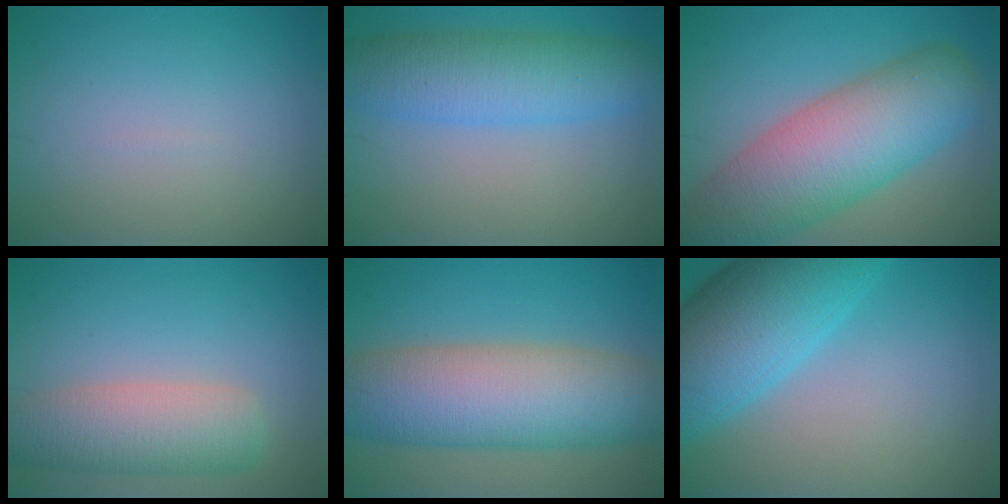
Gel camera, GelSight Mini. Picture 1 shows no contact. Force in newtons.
{"total": 7.0, "press": 7.0, "slide": 0.1}
{"total": 10.9, "press": 10.9, "slide": 0.8}
{"total": 5.8, "press": 5.8, "slide": 0.3}
{"total": 11.3, "press": 11.2, "slide": 0.4}
{"total": 8.6, "press": 8.6, "slide": 0.3}